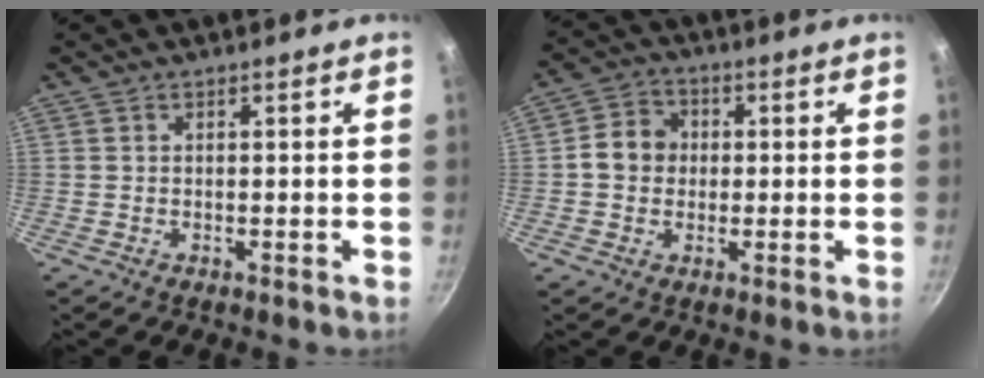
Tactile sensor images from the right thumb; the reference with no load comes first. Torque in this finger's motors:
{"motor_torque": [0.02, 1.47, 0.29, -0.41, 0.06]}